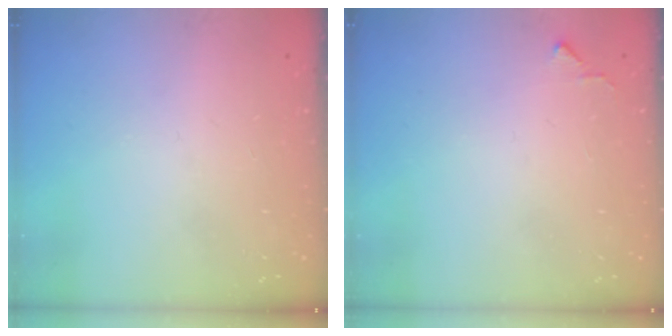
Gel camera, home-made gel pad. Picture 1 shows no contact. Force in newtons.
{"total": 4.2, "press": 4.1, "slide": 0.7}